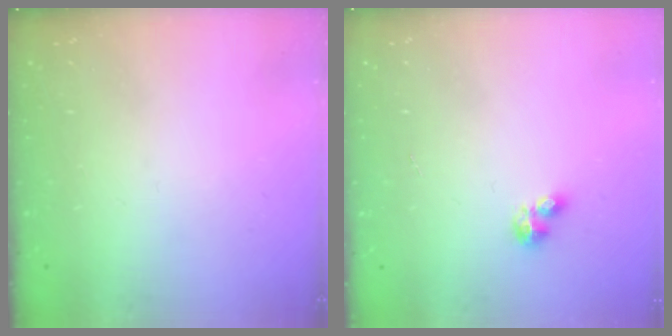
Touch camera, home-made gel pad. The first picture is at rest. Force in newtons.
{"total": 3.4, "press": 3.4, "slide": 0.3}